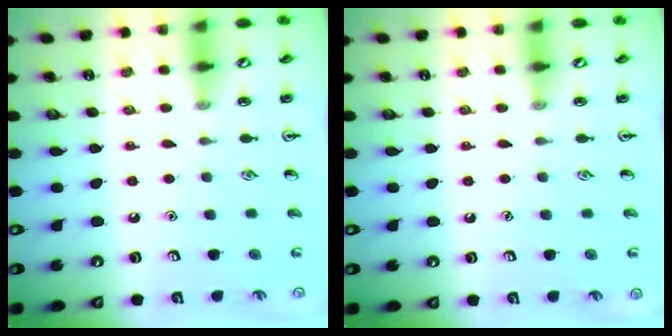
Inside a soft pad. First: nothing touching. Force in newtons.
{"total": 0.0}